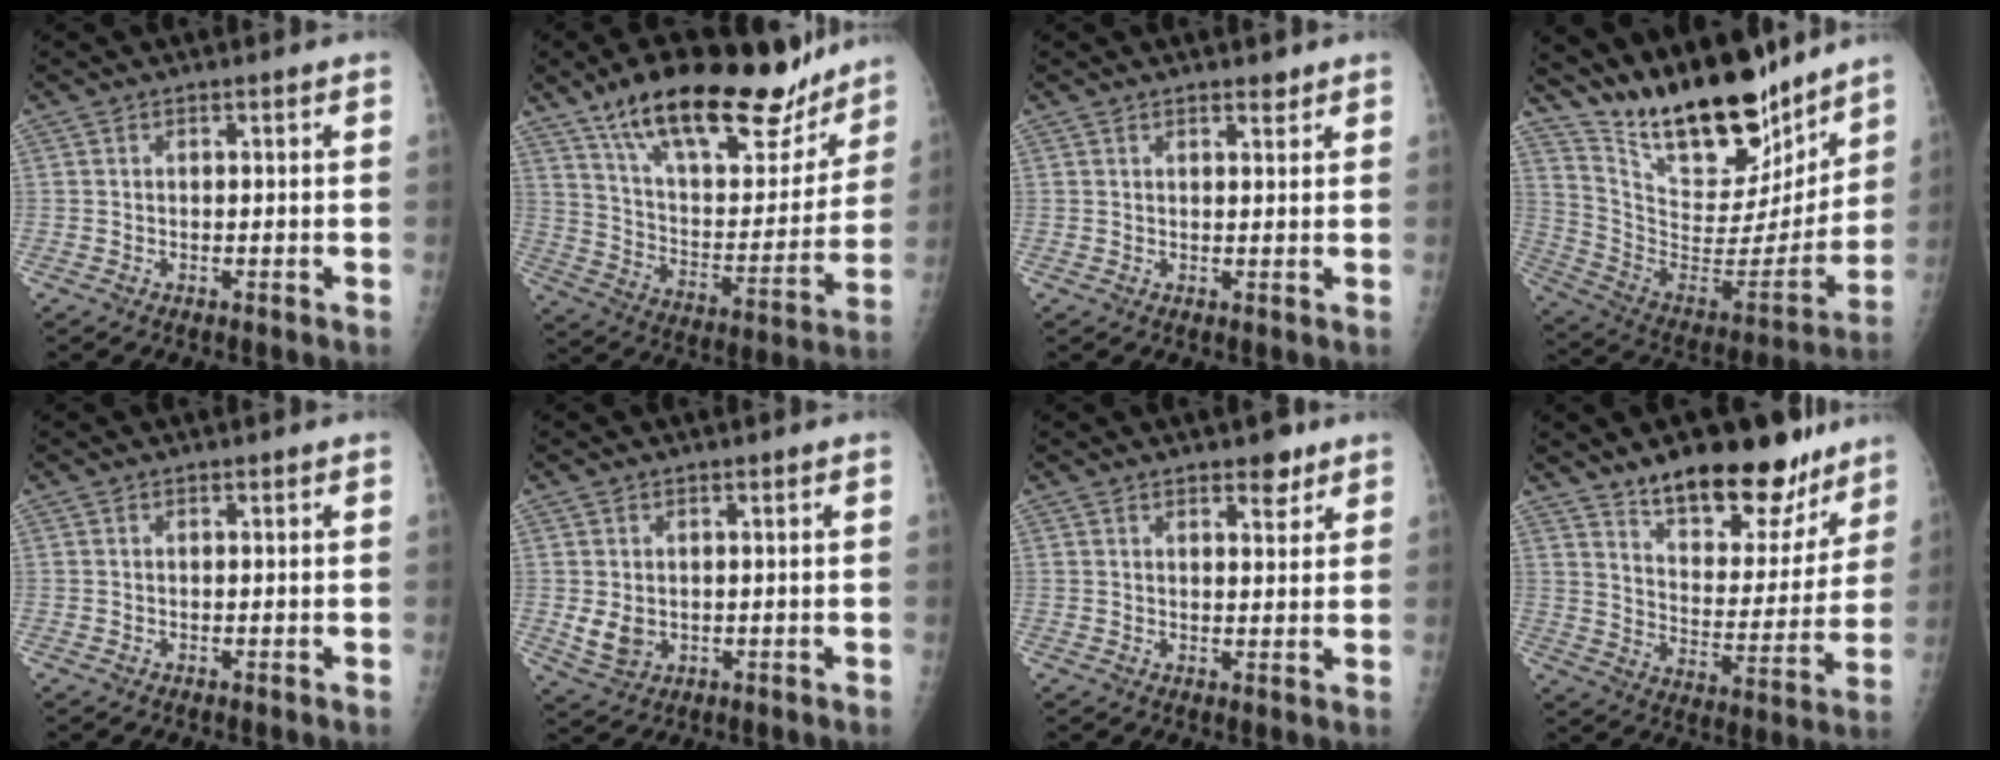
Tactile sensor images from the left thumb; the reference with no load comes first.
{"total": 27.9, "force": [19.5, 10.6, 17.0], "torque": [-0.222, -0.062, 0.311]}
{"total": 1.8, "force": [1.4, 0.7, 0.8], "torque": [-0.004, -0.009, 0.019]}
{"total": 25.9, "force": [20.6, 9.0, 12.9], "torque": [-0.182, -0.100, 0.343]}
{"total": 0.0}
{"total": 4.1, "force": [0.2, 3.3, 2.4], "torque": [-0.038, -0.011, 0.017]}
{"total": 4.1, "force": [2.8, 1.9, 2.3], "torque": [-0.013, -0.015, 0.039]}
{"total": 21.4, "force": [15.5, 9.2, 11.4], "torque": [-0.112, -0.094, 0.235]}